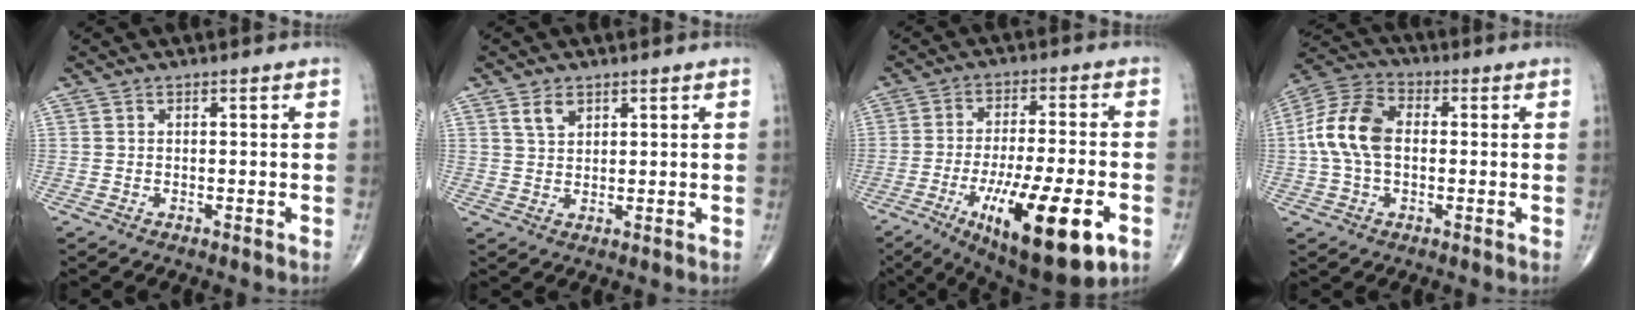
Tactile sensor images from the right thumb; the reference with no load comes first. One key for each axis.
{"total": 3.4, "fx": 1.9, "fy": 2.0, "fz": 1.9, "tx": -0.027, "ty": -0.009, "tz": 0.041}
{"total": 20.1, "fx": -7.9, "fy": 5.4, "fz": 17.7, "tx": -0.278, "ty": 0.002, "tz": -0.115}
{"total": 11.8, "fx": 0.3, "fy": 7.5, "fz": 9.1, "tx": -0.188, "ty": 0.030, "tz": -0.003}